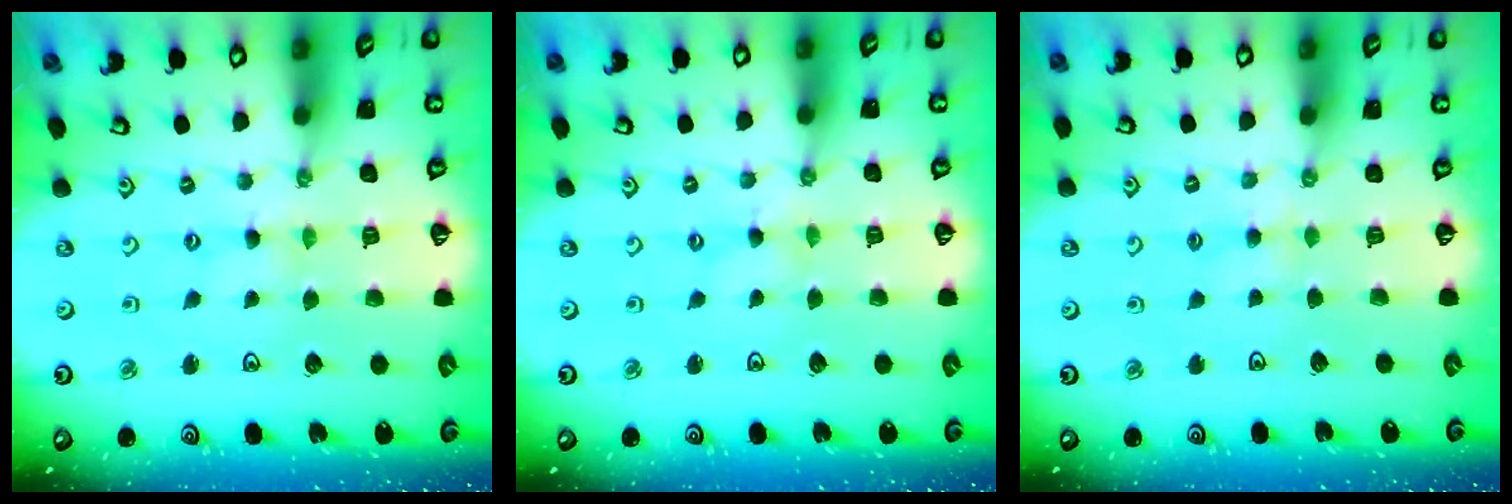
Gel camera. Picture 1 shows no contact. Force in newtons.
{"total": 0.0}
{"total": 2.8, "press": 2.7, "slide": 0.5}